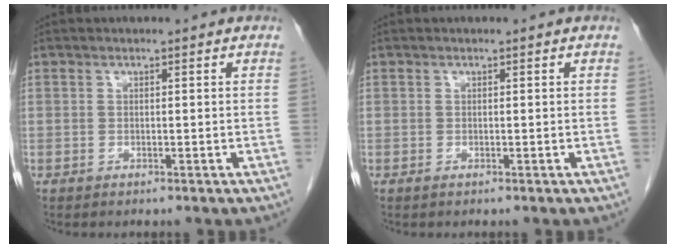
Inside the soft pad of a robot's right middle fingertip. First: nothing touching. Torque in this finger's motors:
{"motor_torque": [0.15, -0.01, 0.03, 0.00]}